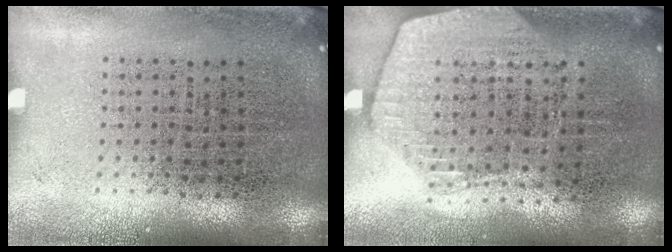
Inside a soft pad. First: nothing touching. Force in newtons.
{"total": 1.8, "press": 1.6, "slide": 0.8}